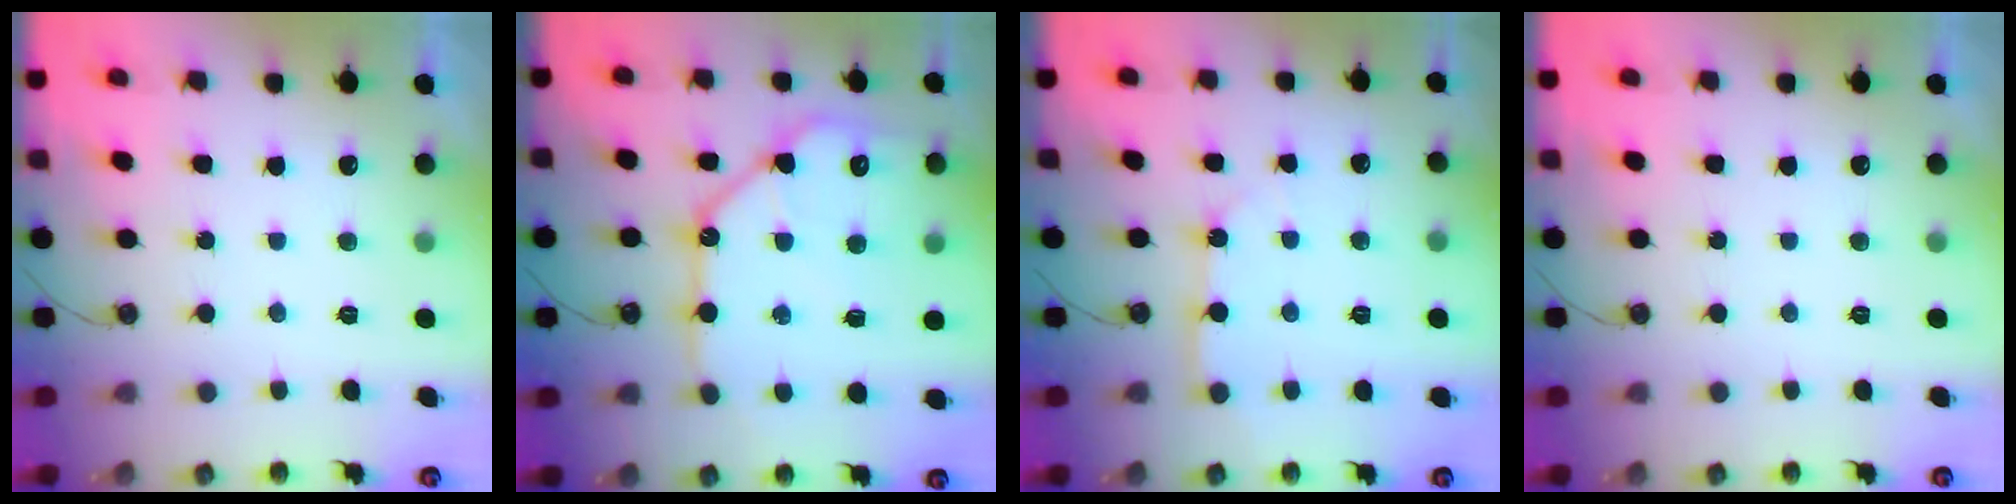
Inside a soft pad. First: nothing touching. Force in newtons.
{"total": 16.6, "press": 16.5, "slide": 1.4}
{"total": 3.9, "press": 3.8, "slide": 0.6}
{"total": 0.0}